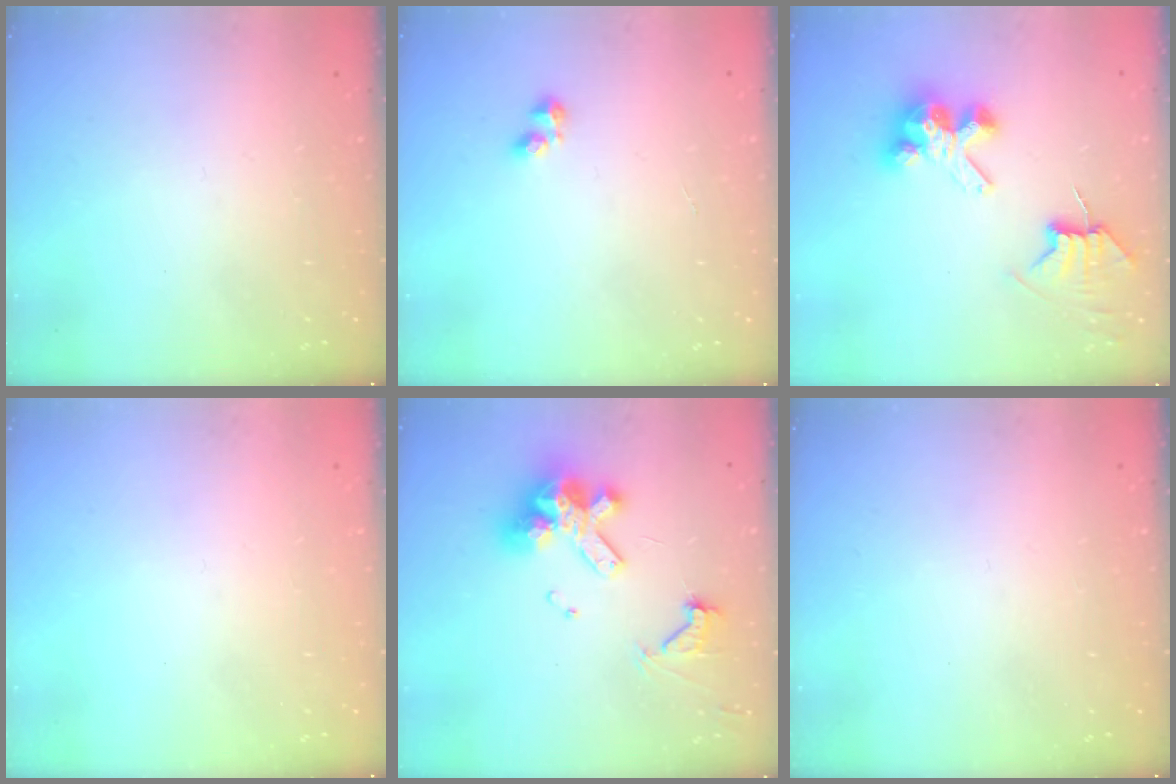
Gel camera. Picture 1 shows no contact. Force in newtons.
{"total": 2.2, "press": 2.1, "slide": 0.6}
{"total": 7.8, "press": 7.7, "slide": 0.6}
{"total": 0.0}
{"total": 16.0, "press": 15.9, "slide": 1.9}
{"total": 0.0}